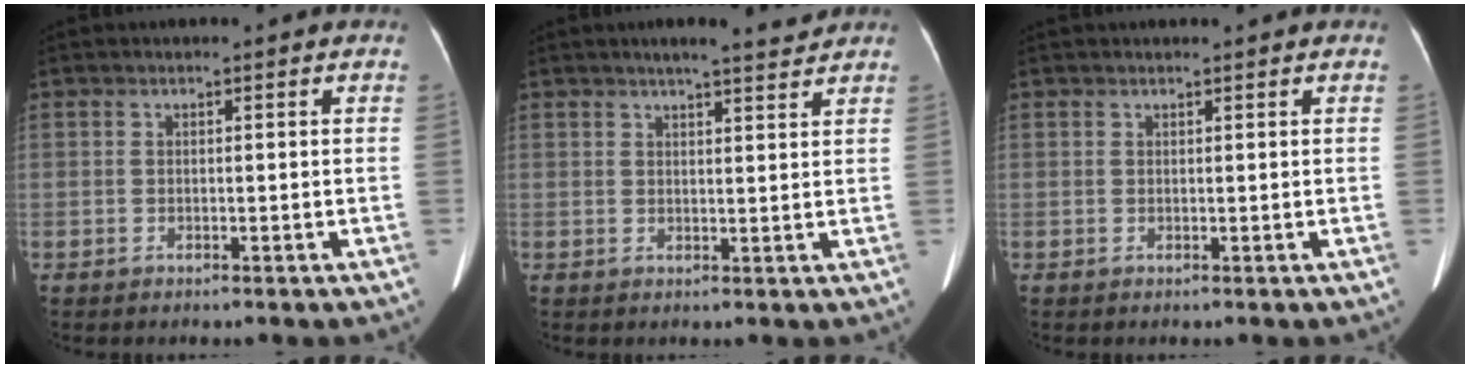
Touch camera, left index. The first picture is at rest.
{"total": 5.2, "force": [4.6, 0.4, 2.4], "torque": [-0.037, 0.008, 0.061]}
{"total": 1.8, "force": [1.6, 0.2, 0.6], "torque": [-0.007, 0.021, 0.027]}